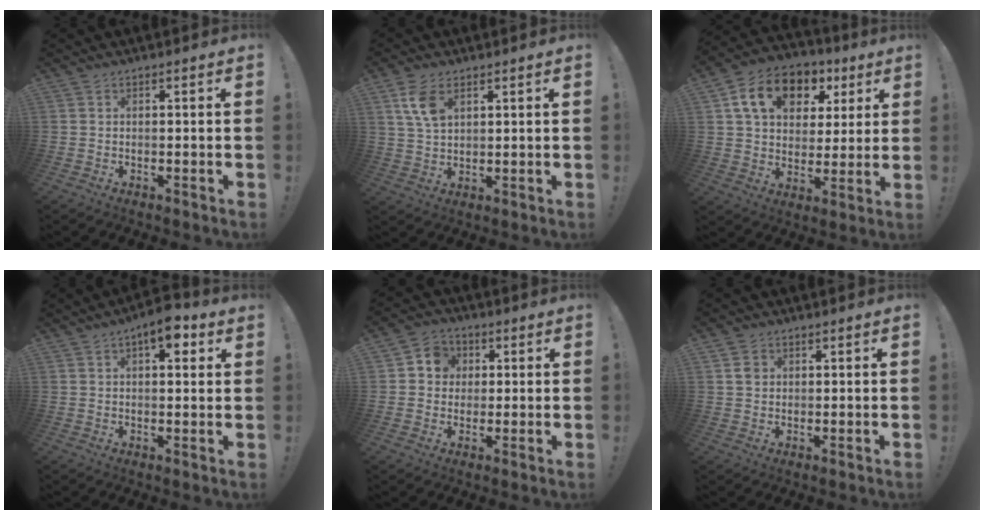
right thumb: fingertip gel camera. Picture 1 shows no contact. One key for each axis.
{"total": 7.4, "fx": 3.5, "fy": 4.1, "fz": 5.2, "tx": -0.098, "ty": -0.012, "tz": 0.065}
{"total": 16.0, "fx": 6.9, "fy": 11.5, "fz": 8.7, "tx": -0.132, "ty": -0.019, "tz": 0.129}
{"total": 6.8, "fx": 3.5, "fy": 2.8, "fz": 5.2, "tx": -0.058, "ty": -0.016, "tz": 0.052}
{"total": 7.0, "fx": 1.1, "fy": 6.5, "fz": 2.3, "tx": -0.028, "ty": 0.002, "tz": 0.022}
{"total": 2.5, "fx": 1.1, "fy": 2.1, "fz": 0.6, "tx": 0.008, "ty": -0.006, "tz": 0.018}